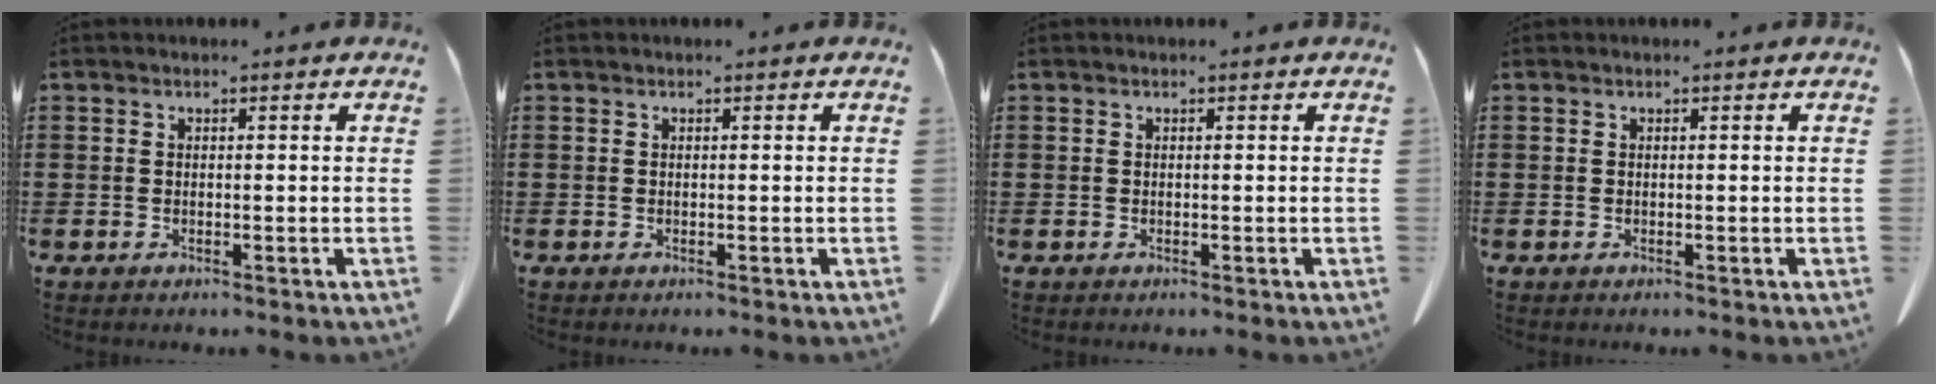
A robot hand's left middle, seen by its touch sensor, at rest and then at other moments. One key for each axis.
{"total": 0.0}
{"total": 0.0}
{"total": 0.0}